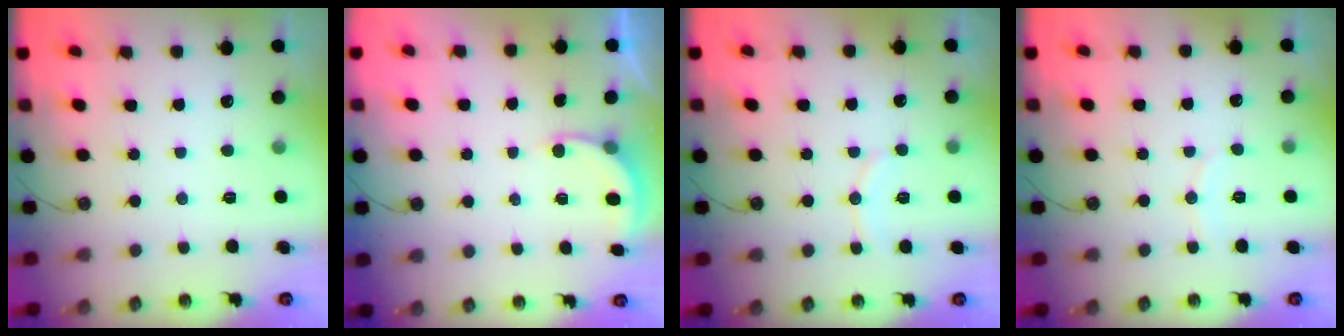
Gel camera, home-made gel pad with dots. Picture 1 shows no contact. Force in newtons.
{"total": 3.0, "press": 3.0, "slide": 0.3}
{"total": 6.3, "press": 6.2, "slide": 0.8}
{"total": 3.8, "press": 3.7, "slide": 0.5}